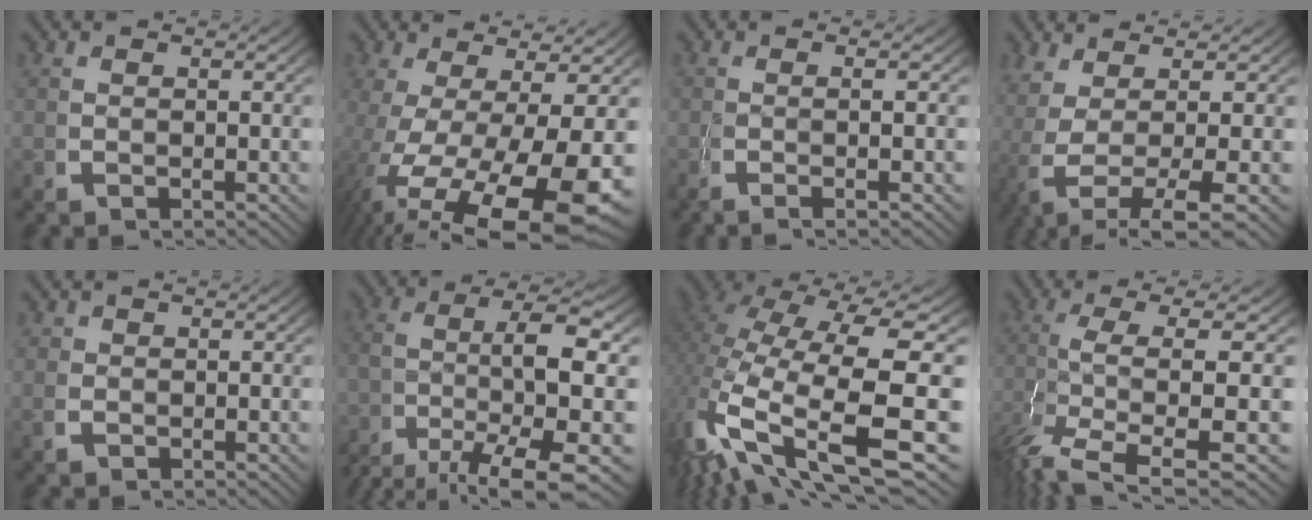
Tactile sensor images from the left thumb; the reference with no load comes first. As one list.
[{"total": 14.1, "force": [-2.6, 7.6, 11.5], "torque": [-0.229, -0.060, -0.001]}, {"total": 2.4, "force": [-0.4, -0.2, 2.3], "torque": [-0.047, 0.002, -0.010]}, {"total": 7.6, "force": [-0.7, 3.2, 6.9], "torque": [-0.151, -0.029, 0.014]}, {"total": 1.5, "force": [-0.1, 1.4, 0.5], "torque": [-0.019, -0.010, 0.000]}, {"total": 10.5, "force": [-2.3, 4.6, 9.2], "torque": [-0.184, -0.045, -0.010]}, {"total": 14.5, "force": [-0.4, 8.3, 11.9], "torque": [-0.270, -0.054, 0.021]}, {"total": 9.0, "force": [-1.5, 3.6, 8.1], "torque": [-0.196, -0.044, 0.006]}]